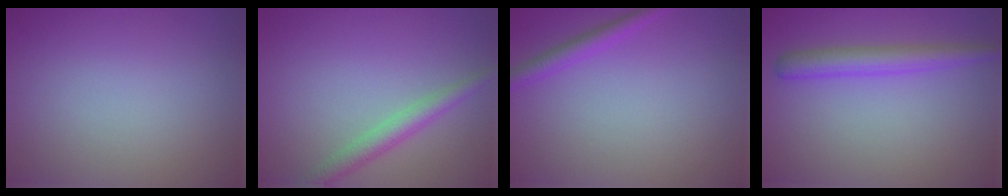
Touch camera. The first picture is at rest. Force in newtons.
{"total": 2.5, "press": 2.5, "slide": 0.1}
{"total": 1.9, "press": 1.9, "slide": 0.1}
{"total": 3.2, "press": 3.2, "slide": 0.1}